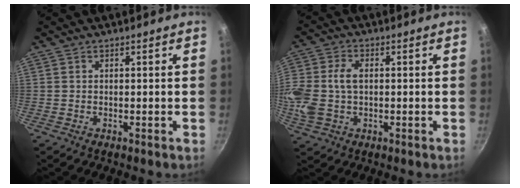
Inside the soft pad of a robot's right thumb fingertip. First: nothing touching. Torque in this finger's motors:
{"motor_torque": [1.15, 2.15, 1.27, -0.63, 0.14]}